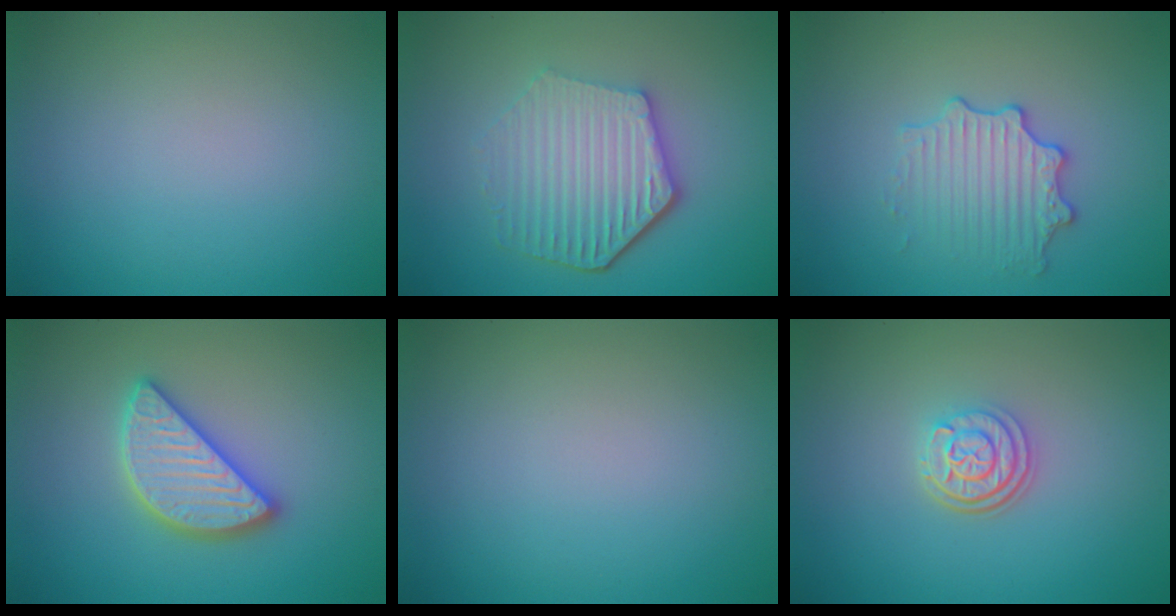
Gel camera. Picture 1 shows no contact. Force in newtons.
{"total": 5.9, "press": 4.5, "slide": 3.8}
{"total": 2.9, "press": 2.8, "slide": 0.7}
{"total": 4.7, "press": 4.7, "slide": 0.5}
{"total": 0.0}
{"total": 3.0, "press": 2.4, "slide": 1.7}